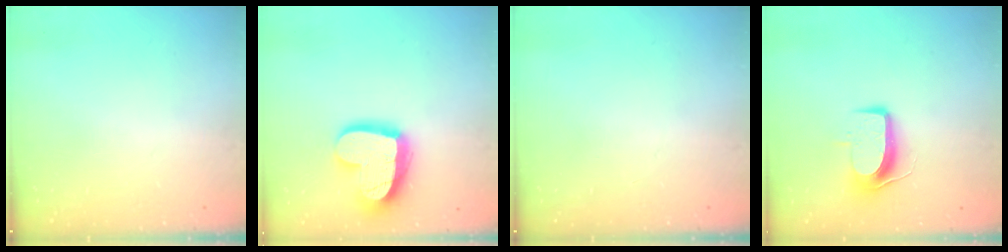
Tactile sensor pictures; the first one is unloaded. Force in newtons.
{"total": 17.8, "press": 17.7, "slide": 1.7}
{"total": 0.0}
{"total": 8.9, "press": 8.9, "slide": 0.3}